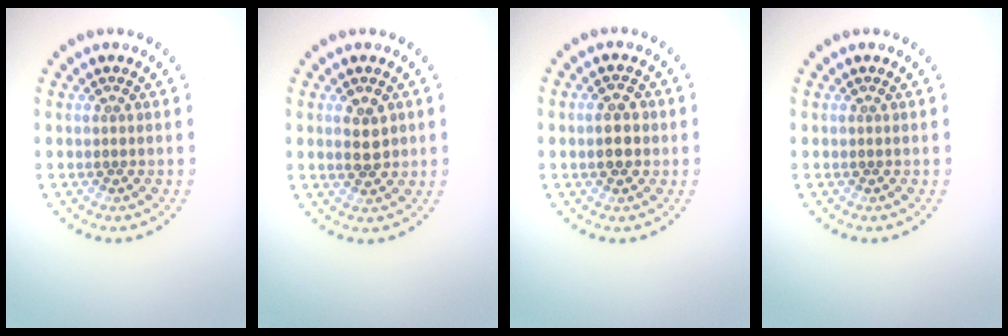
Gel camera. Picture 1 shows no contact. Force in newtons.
{"total": 2.4, "press": 2.4, "slide": 0.3}
{"total": 2.6, "press": 2.6, "slide": 0.2}
{"total": 0.0}